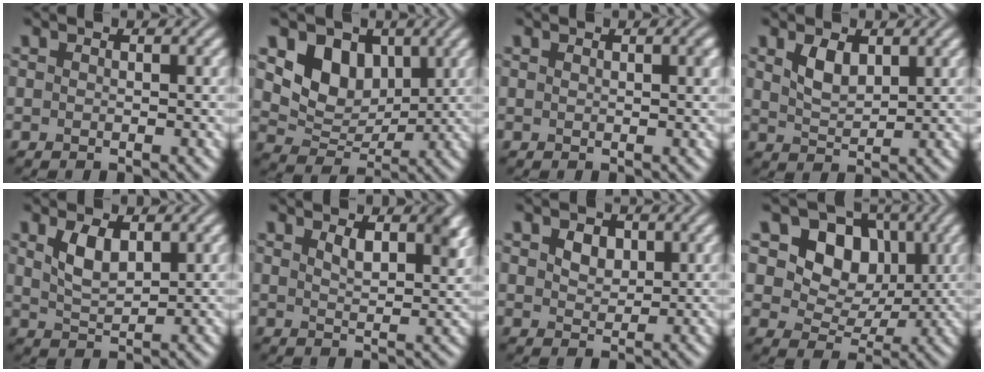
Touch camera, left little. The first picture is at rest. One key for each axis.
{"total": 5.7, "fx": 2.1, "fy": 4.3, "fz": 3.0, "tx": -0.054, "ty": -0.010, "tz": 0.032}
{"total": 0.8, "fx": 0.4, "fy": 0.2, "fz": 0.7, "tx": -0.010, "ty": 0.001, "tz": 0.007}
{"total": 2.7, "fx": 1.4, "fy": 1.4, "fz": 1.9, "tx": -0.043, "ty": -0.002, "tz": 0.031}
{"total": 3.2, "fx": 1.5, "fy": 1.5, "fz": 2.4, "tx": -0.054, "ty": 0.000, "tz": 0.034}
{"total": 3.6, "fx": 2.0, "fy": 1.3, "fz": 2.6, "tx": -0.044, "ty": -0.004, "tz": 0.035}
{"total": 2.3, "fx": 1.0, "fy": 1.6, "fz": 1.3, "tx": -0.030, "ty": 0.001, "tz": 0.018}
{"total": 8.3, "fx": 2.8, "fy": 6.4, "fz": 4.5, "tx": -0.086, "ty": 0.002, "tz": 0.047}